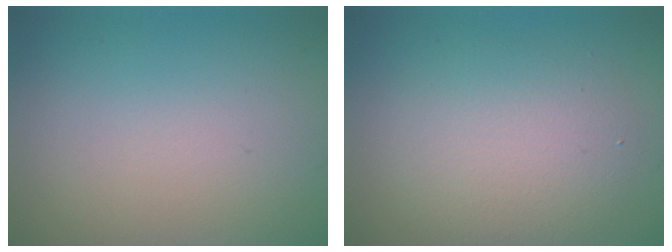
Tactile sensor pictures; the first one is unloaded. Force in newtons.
{"total": 4.8, "press": 4.7, "slide": 0.5}